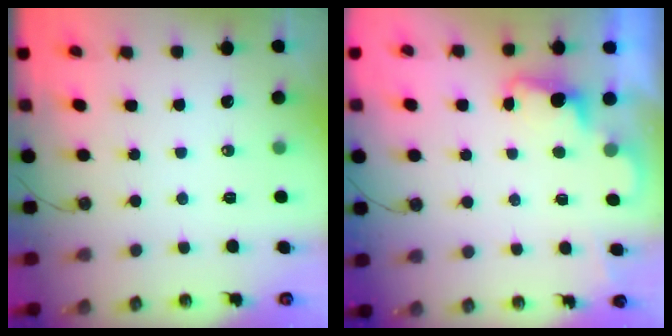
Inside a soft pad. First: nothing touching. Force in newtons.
{"total": 2.2, "press": 2.1, "slide": 0.7}